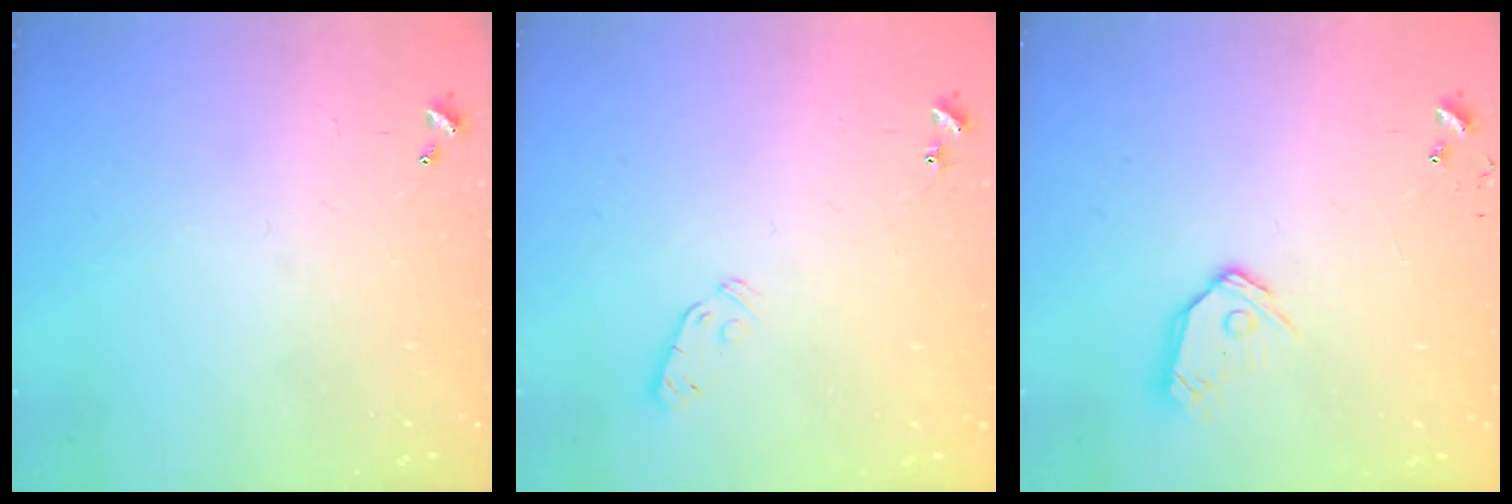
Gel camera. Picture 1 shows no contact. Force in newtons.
{"total": 5.3, "press": 5.3, "slide": 0.7}
{"total": 10.1, "press": 10.1, "slide": 1.2}